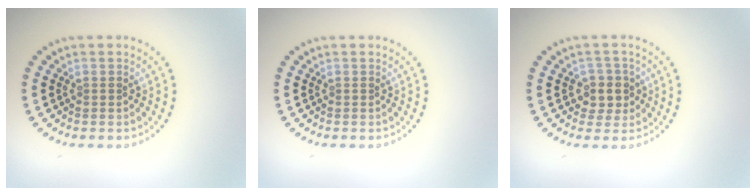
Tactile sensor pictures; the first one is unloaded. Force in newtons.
{"total": 0.0}
{"total": 2.5, "press": 2.2, "slide": 1.3}